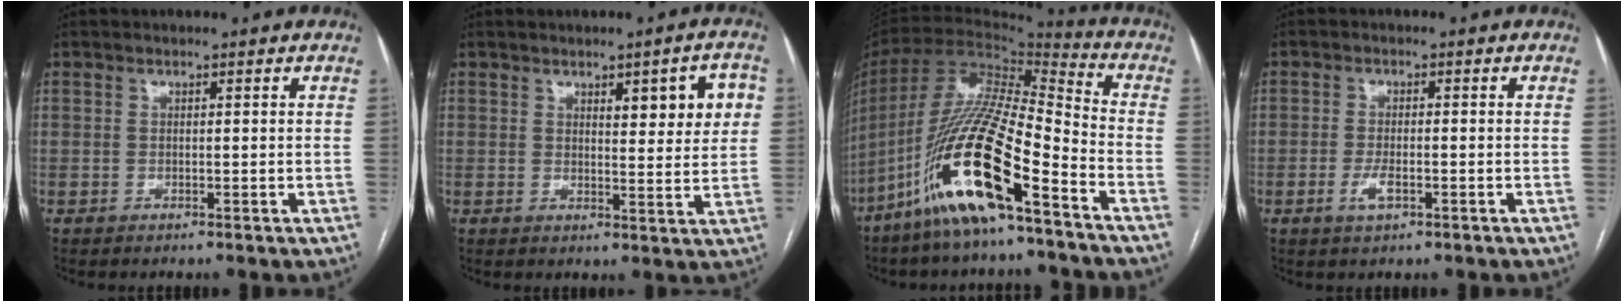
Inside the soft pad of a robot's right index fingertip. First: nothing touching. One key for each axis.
{"total": 7.1, "fx": 2.5, "fy": 1.8, "fz": 6.4, "tx": -0.076, "ty": 0.007, "tz": 0.031}
{"total": 20.1, "fx": -11.3, "fy": 2.7, "fz": 16.4, "tx": -0.349, "ty": -0.027, "tz": -0.213}
{"total": 3.0, "fx": -1.4, "fy": 0.9, "fz": 2.5, "tx": -0.056, "ty": -0.002, "tz": -0.023}